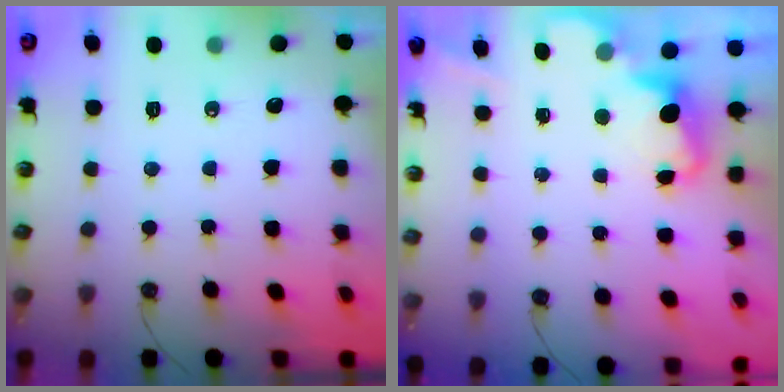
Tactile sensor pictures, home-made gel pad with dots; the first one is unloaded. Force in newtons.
{"total": 2.3, "press": 2.2, "slide": 0.6}